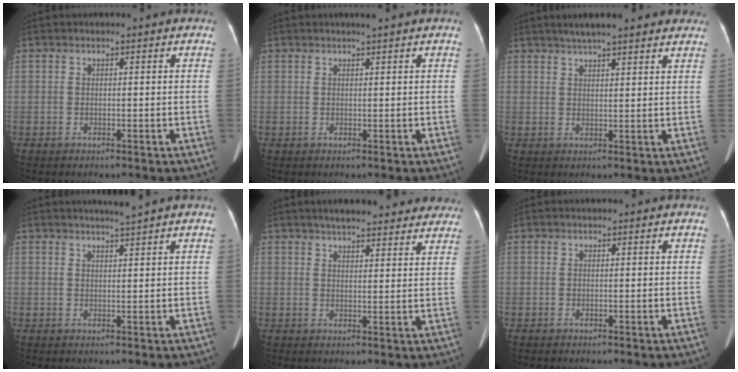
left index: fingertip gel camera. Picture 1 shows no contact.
{"total": 1.2, "force": [0.9, -0.2, 0.7], "torque": [-0.012, 0.002, 0.018]}
{"total": 12.5, "force": [10.5, 1.9, 6.6], "torque": [-0.090, 0.034, 0.133]}
{"total": 2.2, "force": [1.8, -0.8, 0.9], "torque": [-0.009, -0.004, 0.032]}
{"total": 15.7, "force": [13.8, 3.6, 6.7], "torque": [-0.073, 0.023, 0.166]}
{"total": 0.0}